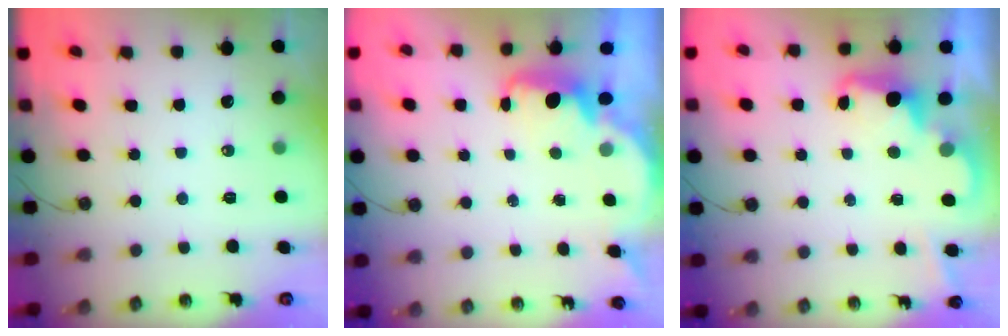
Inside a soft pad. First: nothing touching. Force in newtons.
{"total": 2.3, "press": 2.2, "slide": 0.6}
{"total": 2.4, "press": 2.3, "slide": 0.5}